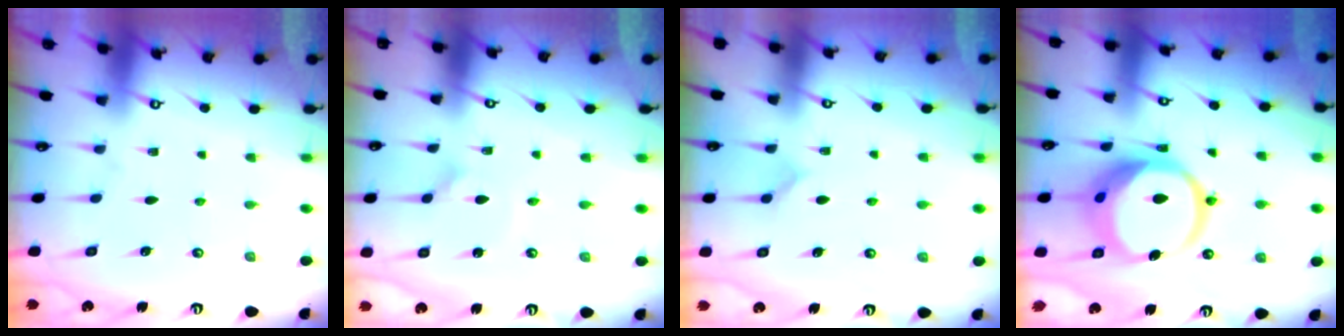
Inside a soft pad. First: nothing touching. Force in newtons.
{"total": 2.0, "press": 2.0, "slide": 0.1}
{"total": 5.1, "press": 5.1, "slide": 0.5}
{"total": 16.3, "press": 16.2, "slide": 2.0}